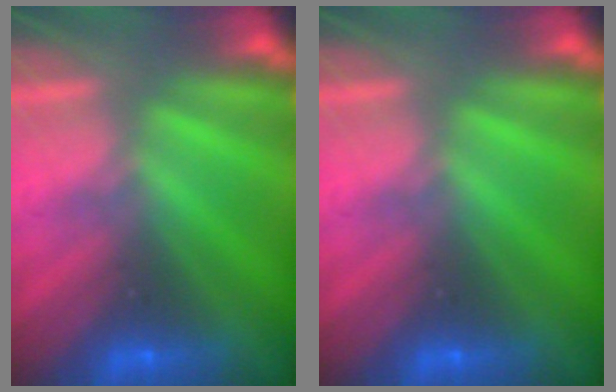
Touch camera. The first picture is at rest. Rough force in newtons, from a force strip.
{"total": 0.0}